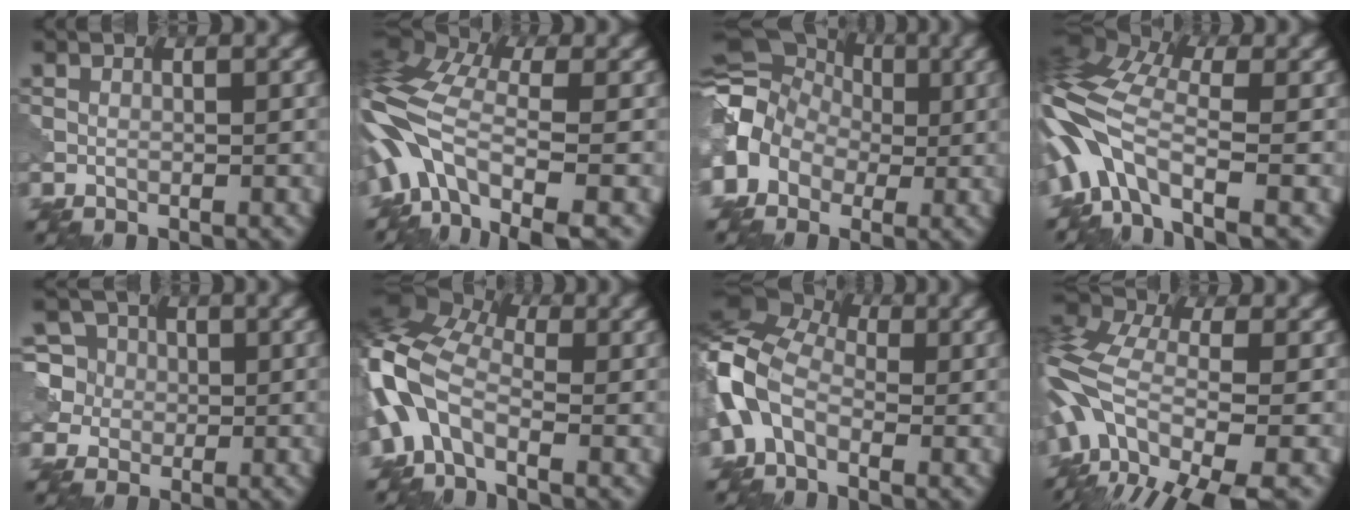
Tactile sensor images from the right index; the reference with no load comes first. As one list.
[{"total": 10.8, "force": [-3.1, 5.2, 9.0], "torque": [-0.194, 0.015, -0.072]}, {"total": 7.4, "force": [-0.5, 6.2, 4.0], "torque": [-0.069, 0.021, -0.032]}, {"total": 9.8, "force": [-2.4, 4.8, 8.3], "torque": [-0.180, 0.017, -0.063]}, {"total": 7.5, "force": [2.0, 6.9, 1.9], "torque": [-0.073, 0.042, 0.033]}, {"total": 9.1, "force": [-1.1, 5.2, 7.3], "torque": [-0.192, 0.018, -0.042]}, {"total": 9.4, "force": [-0.5, 6.1, 7.0], "torque": [-0.171, 0.018, -0.025]}, {"total": 13.6, "force": [-5.0, 6.9, 10.7], "torque": [-0.250, 0.005, -0.096]}]